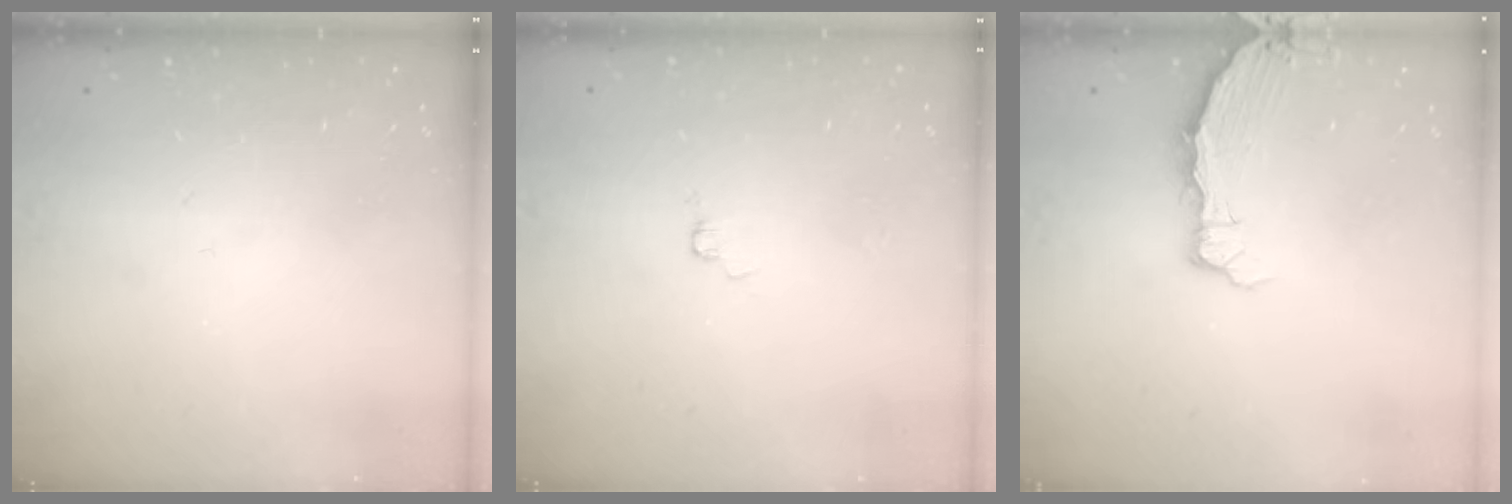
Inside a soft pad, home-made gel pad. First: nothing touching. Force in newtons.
{"total": 1.7, "press": 1.7, "slide": 0.2}
{"total": 2.6, "press": 2.5, "slide": 0.3}